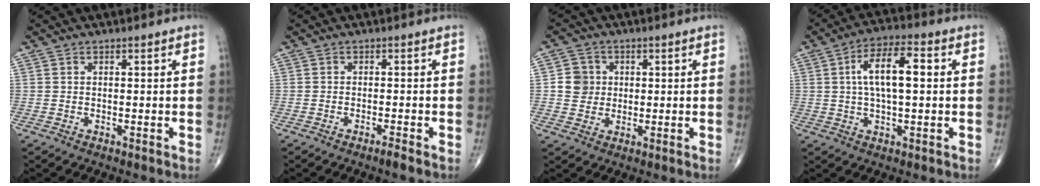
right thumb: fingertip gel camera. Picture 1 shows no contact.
{"total": 1.4, "force": [-1.1, -0.2, 0.8], "torque": [-0.021, 0.003, -0.023]}
{"total": 4.9, "force": [0.6, 4.6, 1.4], "torque": [0.001, 0.004, 0.006]}
{"total": 10.2, "force": [1.5, 3.9, 9.3], "torque": [-0.161, 0.019, 0.020]}